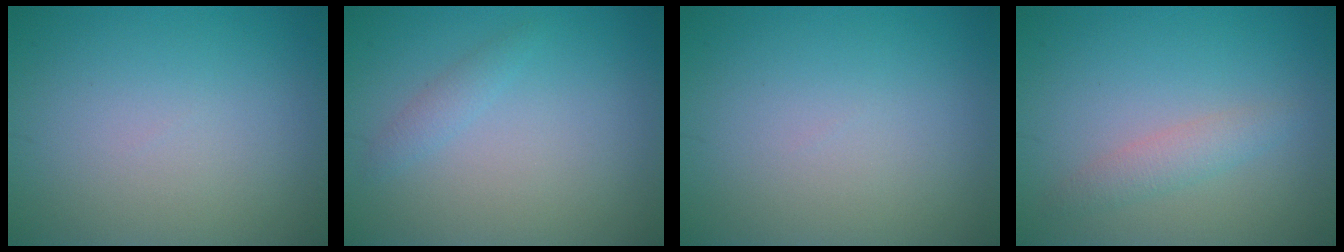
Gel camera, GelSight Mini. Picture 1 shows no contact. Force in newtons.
{"total": 1.1, "press": 1.1, "slide": 0.1}
{"total": 0.0}
{"total": 1.8, "press": 1.8, "slide": 0.0}